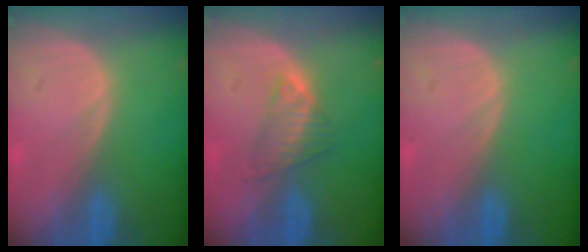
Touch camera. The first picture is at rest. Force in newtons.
{"total": 3.7, "press": 3.6, "slide": 0.7}
{"total": 0.0}